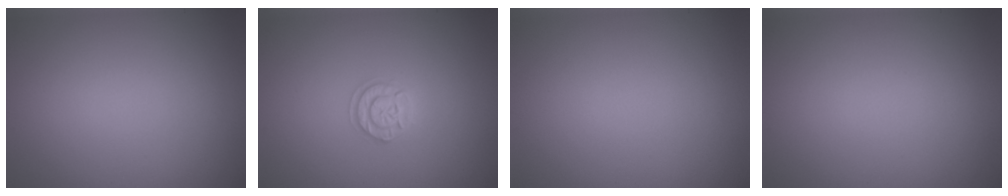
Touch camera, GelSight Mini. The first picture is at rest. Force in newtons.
{"total": 1.7, "press": 1.7, "slide": 0.2}
{"total": 0.0}
{"total": 0.0}